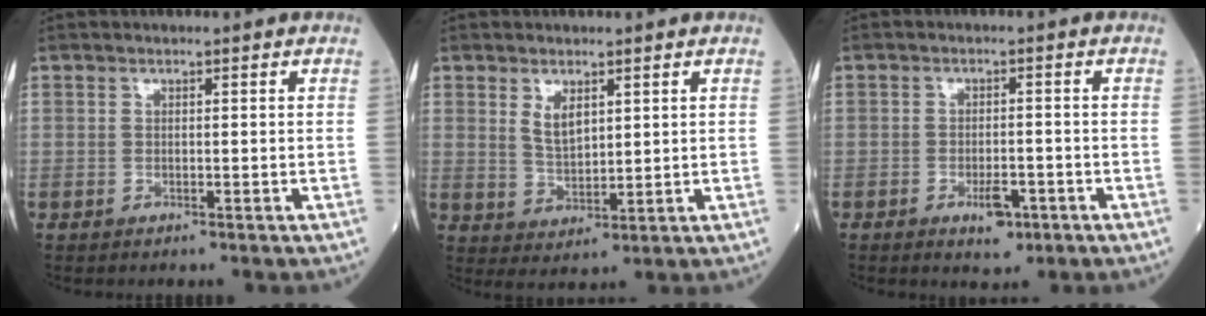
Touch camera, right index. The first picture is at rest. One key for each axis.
{"total": 4.3, "fx": 2.0, "fy": 1.8, "fz": 3.3, "tx": -0.063, "ty": -0.008, "tz": 0.044}
{"total": 3.7, "fx": -1.9, "fy": 1.6, "fz": 2.8, "tx": -0.043, "ty": 0.002, "tz": -0.020}